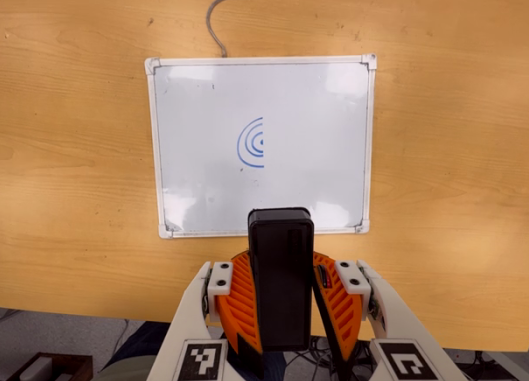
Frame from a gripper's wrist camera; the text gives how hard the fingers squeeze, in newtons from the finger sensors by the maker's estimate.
{"total": 8.7, "left": 9.0, "right": 8.4}